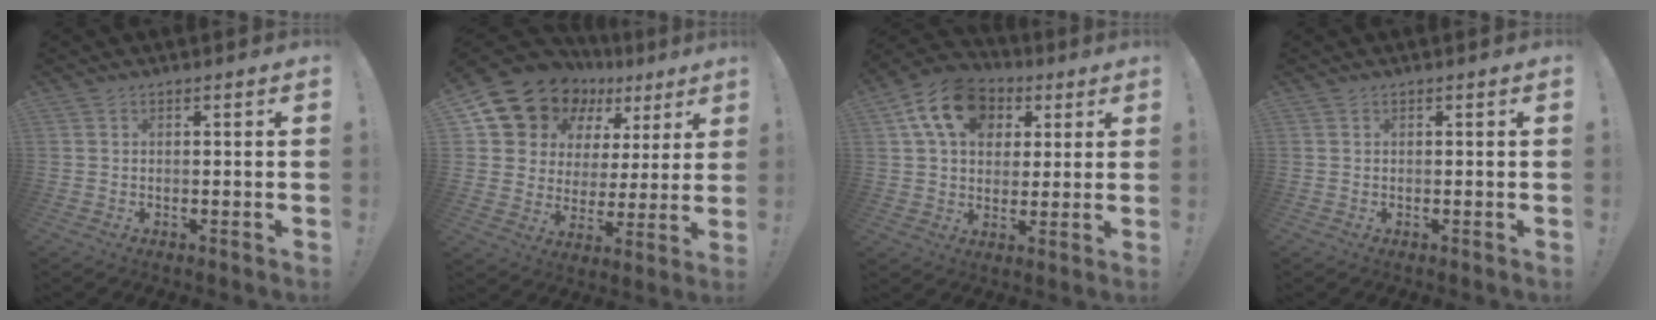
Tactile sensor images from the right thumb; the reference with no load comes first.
{"total": 15.4, "force": [11.8, 8.9, 4.1], "torque": [-0.074, -0.089, 0.235]}
{"total": 16.1, "force": [6.3, 11.9, 8.9], "torque": [-0.132, -0.012, 0.119]}
{"total": 0.0}